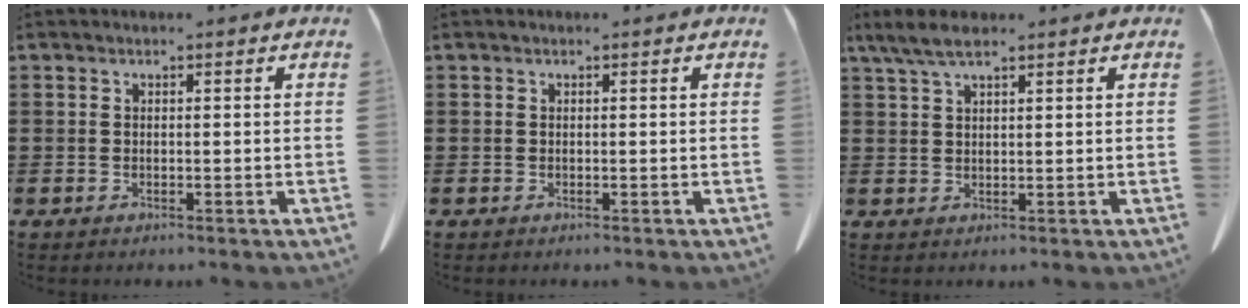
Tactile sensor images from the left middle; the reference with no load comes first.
{"total": 0.0}
{"total": 4.4, "force": [2.8, 1.1, 3.2], "torque": [-0.067, 0.002, 0.052]}